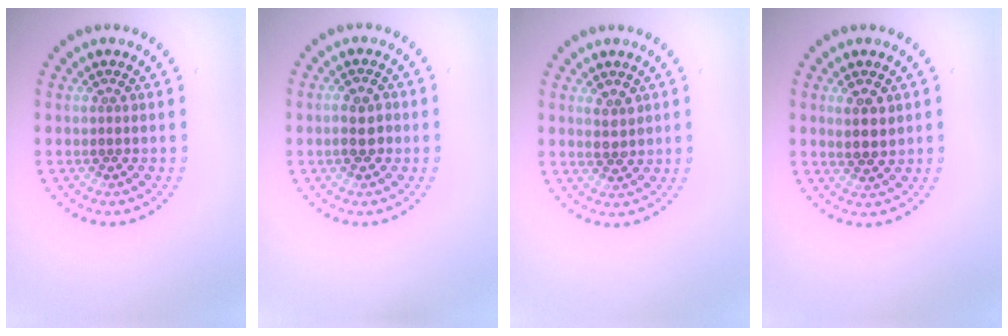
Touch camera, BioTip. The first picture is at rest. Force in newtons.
{"total": 2.4, "press": 2.4, "slide": 0.4}
{"total": 1.8, "press": 1.8, "slide": 0.2}
{"total": 2.4, "press": 2.3, "slide": 0.9}